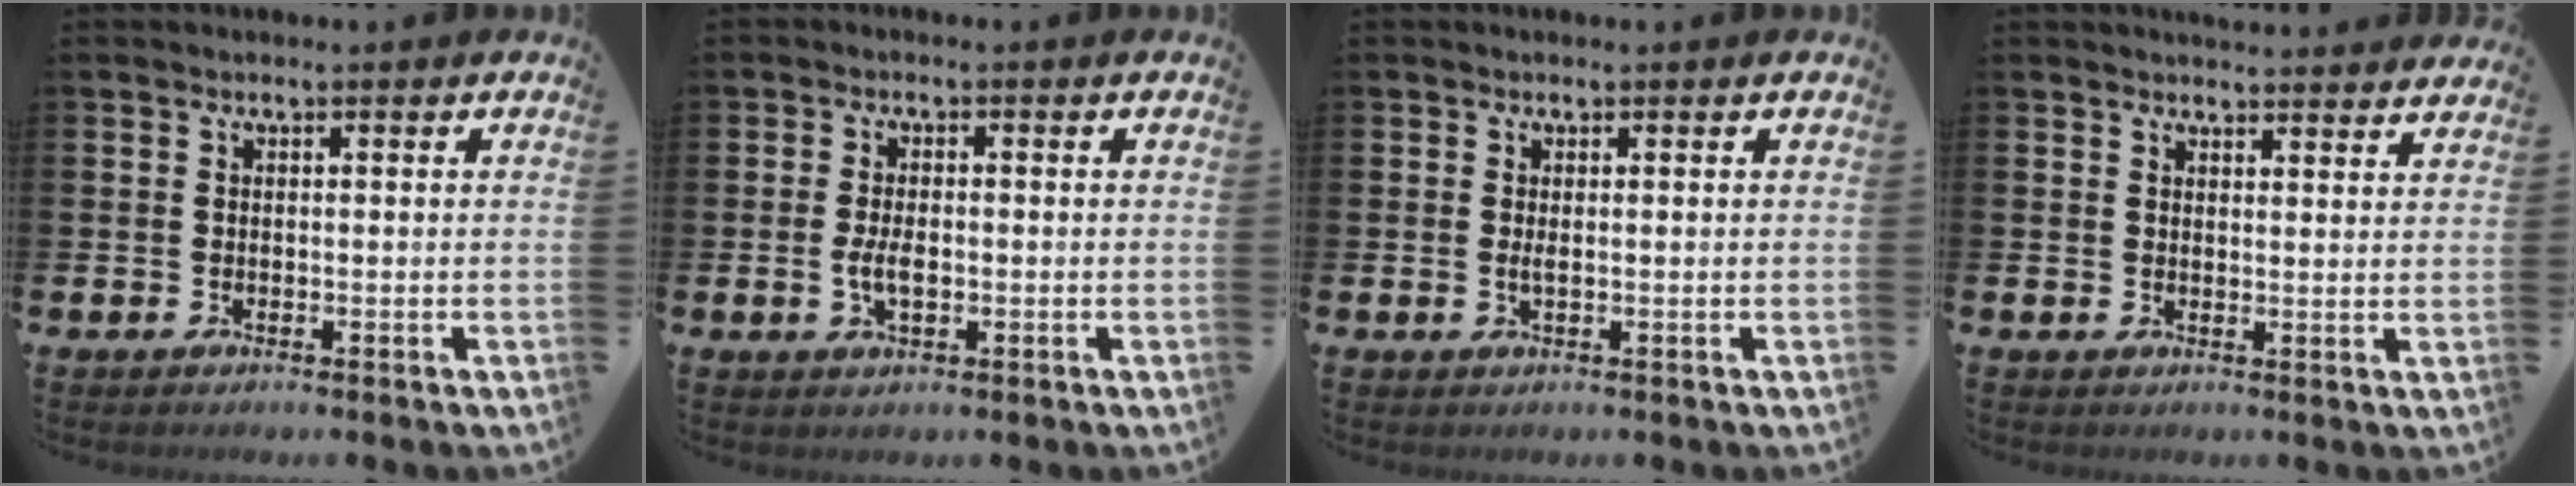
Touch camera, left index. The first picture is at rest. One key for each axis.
{"total": 3.1, "fx": -0.3, "fy": 1.5, "fz": 2.7, "tx": -0.047, "ty": 0.002, "tz": -0.008}
{"total": 0.8, "fx": 0.1, "fy": 0.1, "fz": 0.8, "tx": -0.019, "ty": 0.002, "tz": 0.003}
{"total": 3.1, "fx": 3.1, "fy": 0.2, "fz": -0.1, "tx": 0.010, "ty": -0.023, "tz": 0.054}